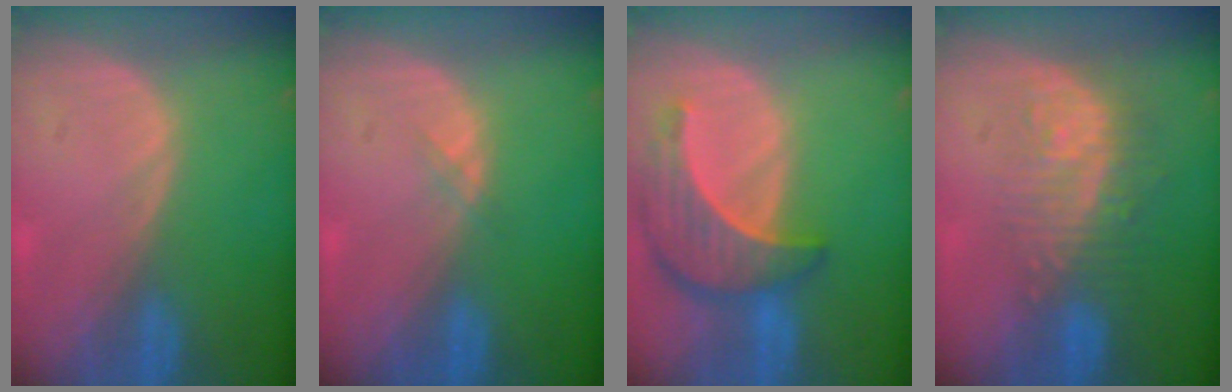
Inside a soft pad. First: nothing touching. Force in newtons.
{"total": 0.6, "press": 0.6, "slide": 0.1}
{"total": 8.7, "press": 8.0, "slide": 3.6}
{"total": 9.0, "press": 8.1, "slide": 3.9}